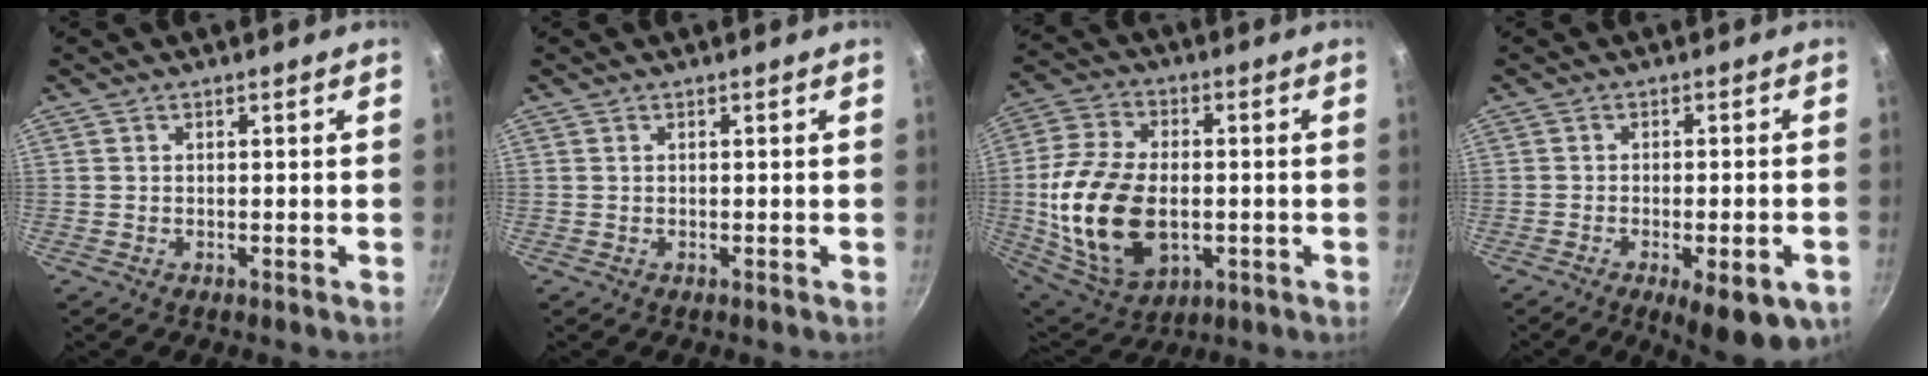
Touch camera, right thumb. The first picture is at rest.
{"total": 0.0}
{"total": 20.3, "force": [-2.3, 12.6, 15.7], "torque": [-0.305, 0.008, -0.030]}
{"total": 10.5, "force": [-4.5, 3.3, 8.8], "torque": [-0.104, 0.007, -0.055]}